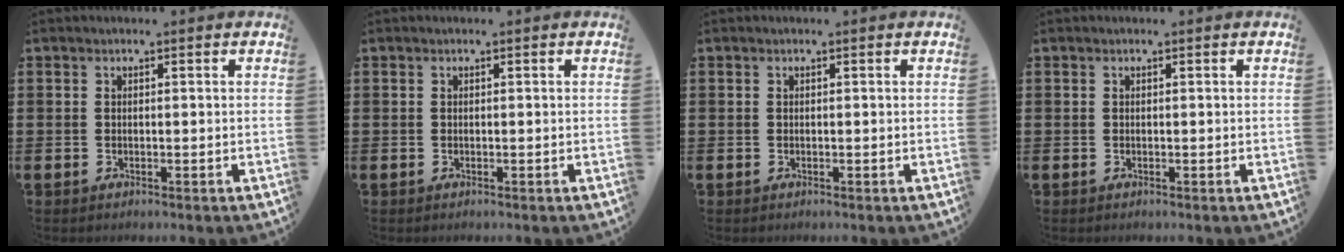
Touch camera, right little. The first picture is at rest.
{"total": 0.0}
{"total": 0.0}
{"total": 0.0}